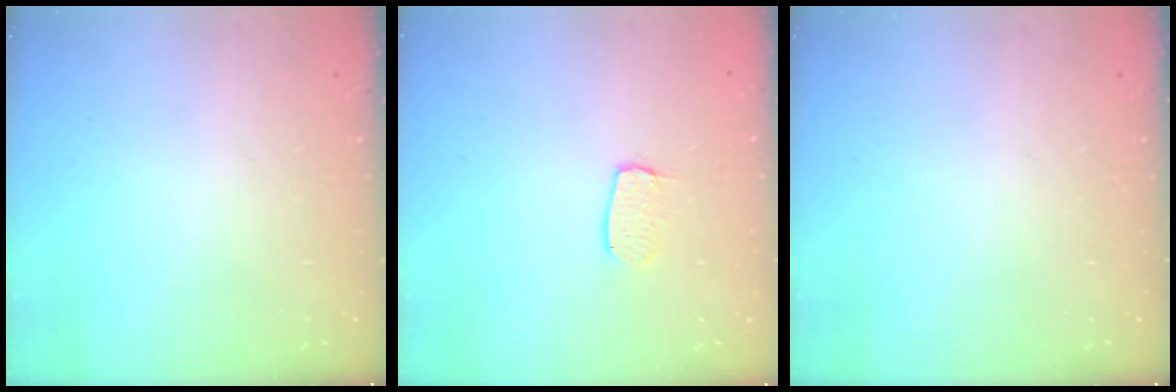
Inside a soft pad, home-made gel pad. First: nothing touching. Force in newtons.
{"total": 6.0, "press": 6.0, "slide": 0.5}
{"total": 0.0}